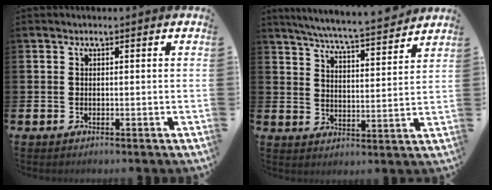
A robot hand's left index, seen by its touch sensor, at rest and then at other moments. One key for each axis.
{"total": 6.3, "fx": 6.0, "fy": -0.3, "fz": 1.7, "tx": -0.050, "ty": -0.051, "tz": 0.103}